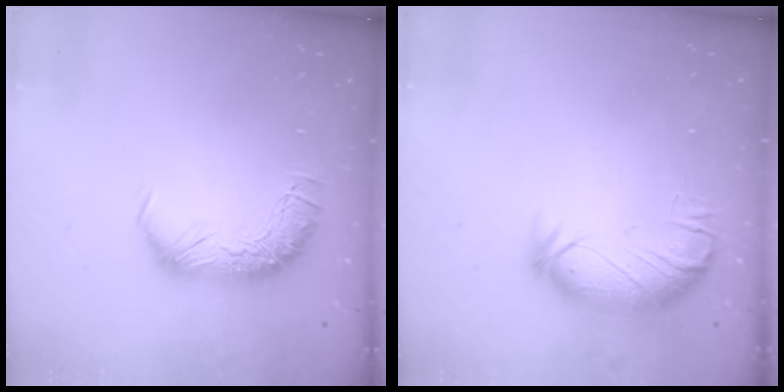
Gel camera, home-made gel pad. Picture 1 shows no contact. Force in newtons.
{"total": 3.8, "press": 3.3, "slide": 1.9}